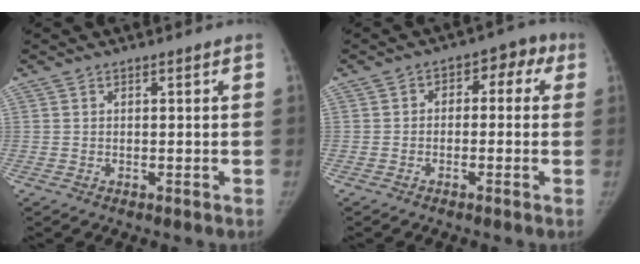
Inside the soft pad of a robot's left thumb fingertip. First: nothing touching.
{"total": 5.7, "force": [0.0, 4.2, 3.8], "torque": [-0.009, 0.030, -0.016]}